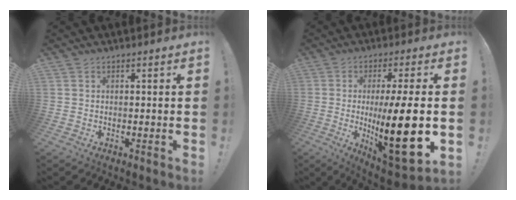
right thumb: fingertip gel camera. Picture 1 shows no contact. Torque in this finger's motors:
{"motor_torque": [0.16, 1.30, 2.25, -0.51, 0.22]}